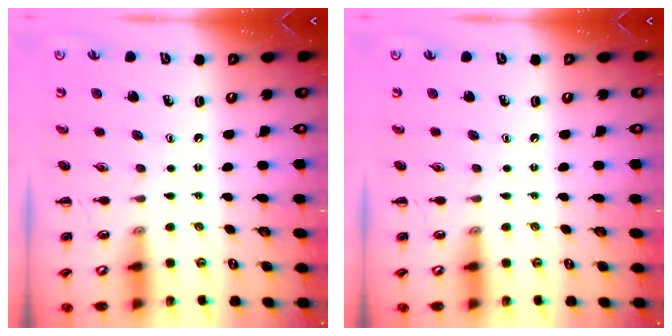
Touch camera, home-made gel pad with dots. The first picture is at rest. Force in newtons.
{"total": 0.0}